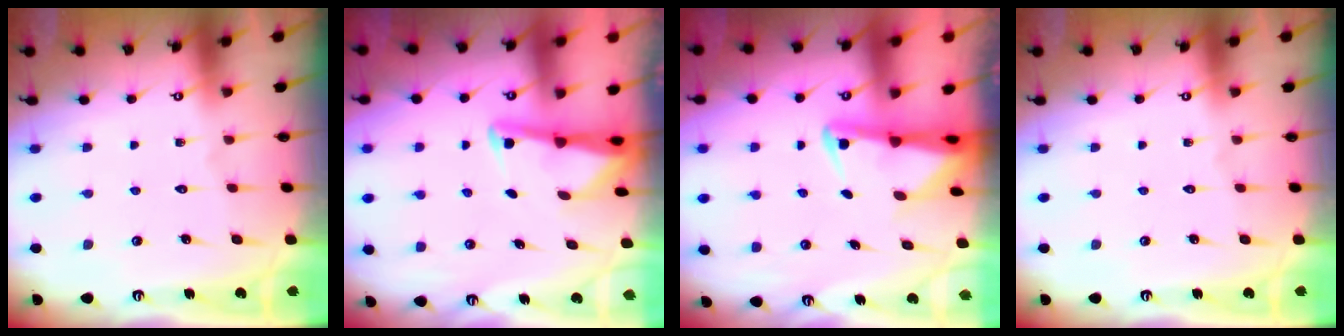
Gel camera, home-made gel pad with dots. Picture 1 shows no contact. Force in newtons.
{"total": 3.0, "press": 3.0, "slide": 0.3}
{"total": 2.8, "press": 2.8, "slide": 0.5}
{"total": 0.0}